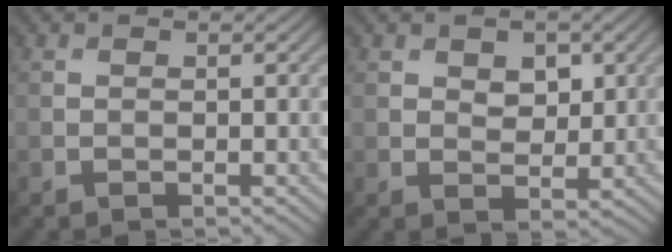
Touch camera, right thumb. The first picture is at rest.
{"total": 3.2, "force": [1.2, 2.2, 2.0], "torque": [-0.039, -0.004, 0.020]}